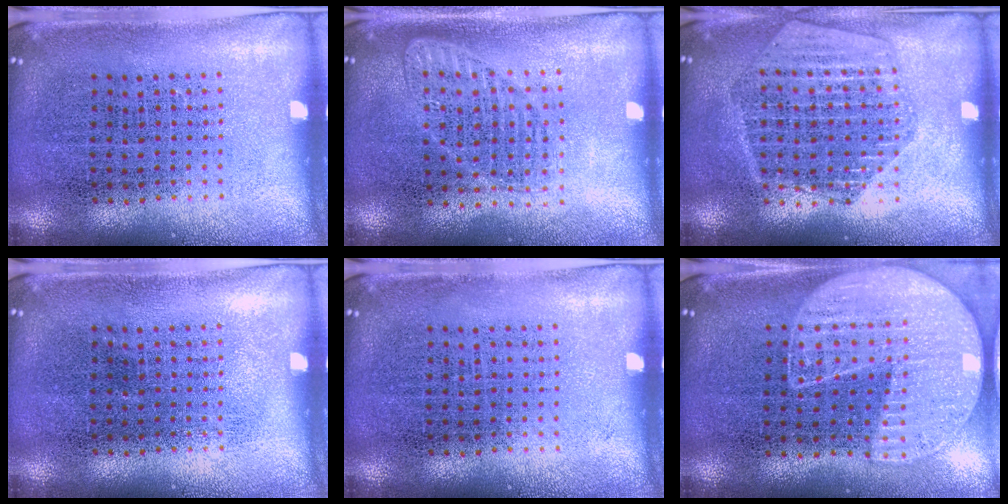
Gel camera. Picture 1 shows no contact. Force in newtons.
{"total": 1.3, "press": 1.3, "slide": 0.4}
{"total": 1.7, "press": 1.6, "slide": 0.5}
{"total": 0.0}
{"total": 0.0}
{"total": 1.5, "press": 1.4, "slide": 0.4}